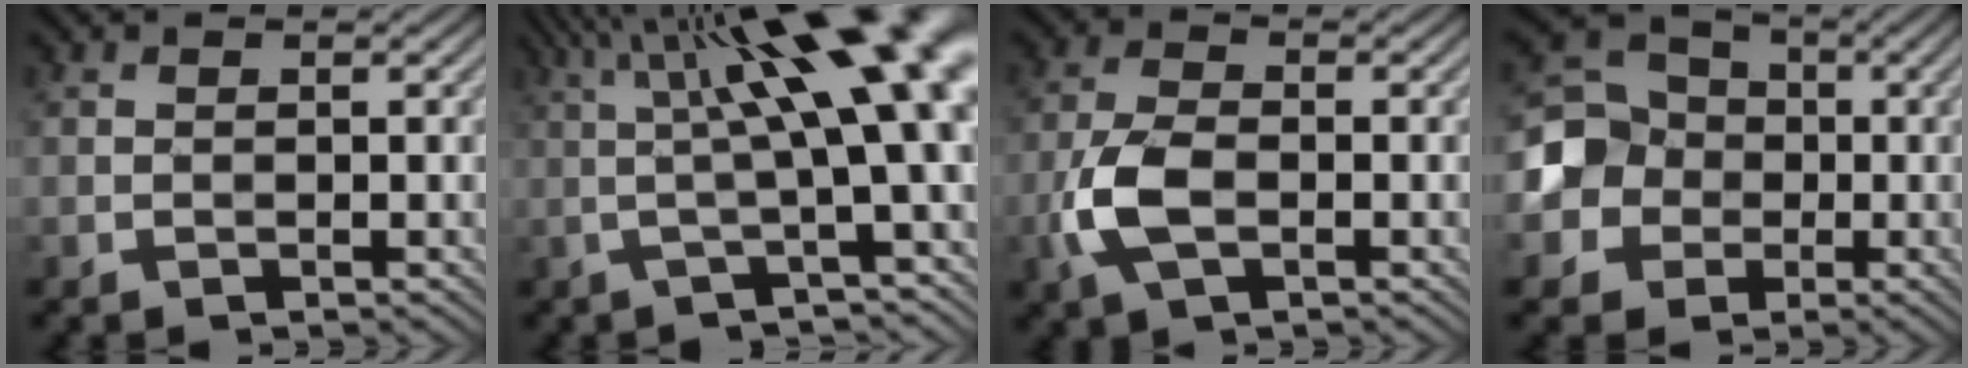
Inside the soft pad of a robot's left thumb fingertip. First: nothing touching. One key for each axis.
{"total": 16.6, "fx": 3.6, "fy": 3.4, "fz": 15.8, "tx": -0.228, "ty": 0.023, "tz": 0.071}
{"total": 5.9, "fx": -1.9, "fy": 3.0, "fz": 4.7, "tx": -0.114, "ty": 0.000, "tz": -0.045}
{"total": 9.7, "fx": -1.4, "fy": 9.1, "fz": 3.1, "tx": -0.097, "ty": 0.002, "tz": -0.053}